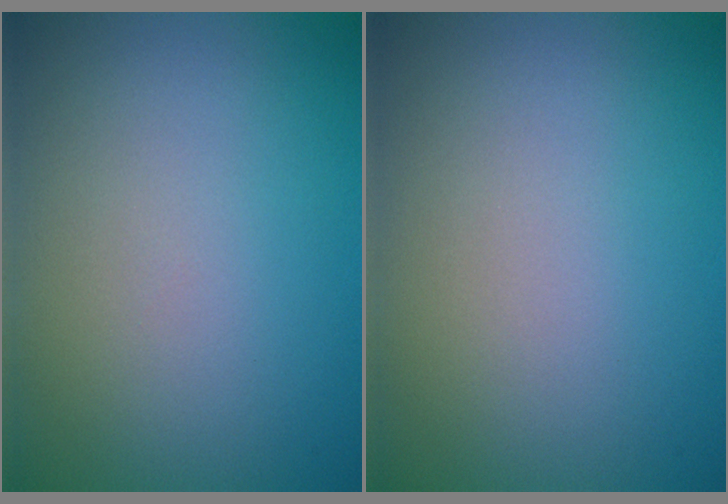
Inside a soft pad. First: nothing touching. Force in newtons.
{"total": 0.0}